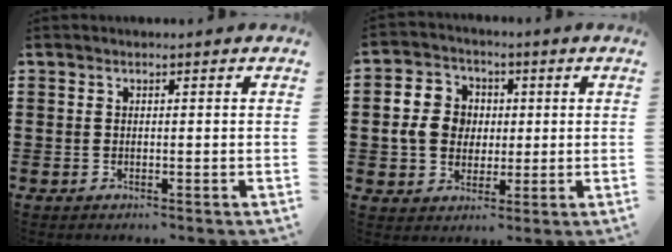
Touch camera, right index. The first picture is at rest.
{"total": 7.4, "force": [0.2, 6.4, 3.6], "torque": [-0.102, 0.017, 0.000]}